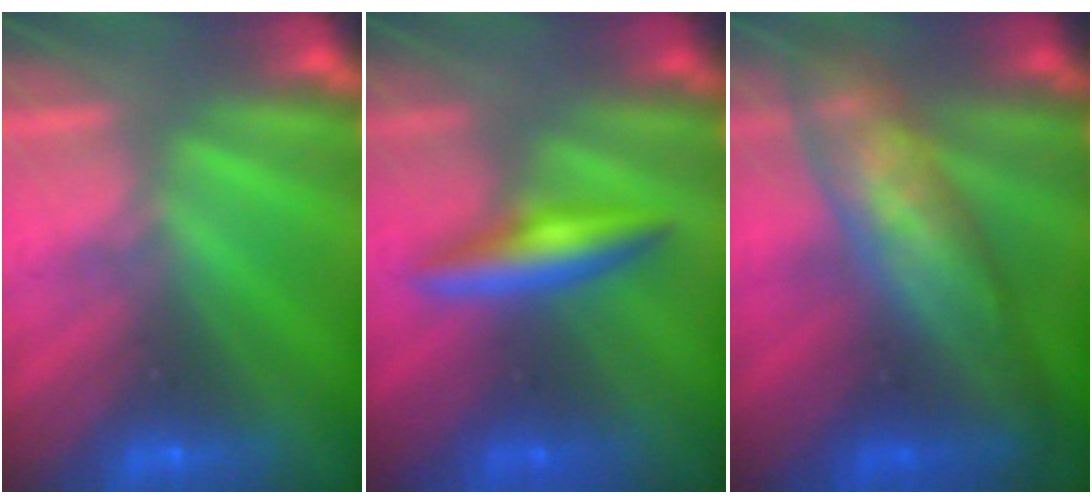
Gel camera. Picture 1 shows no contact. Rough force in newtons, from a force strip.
{"total": 2.7}
{"total": 7.4}